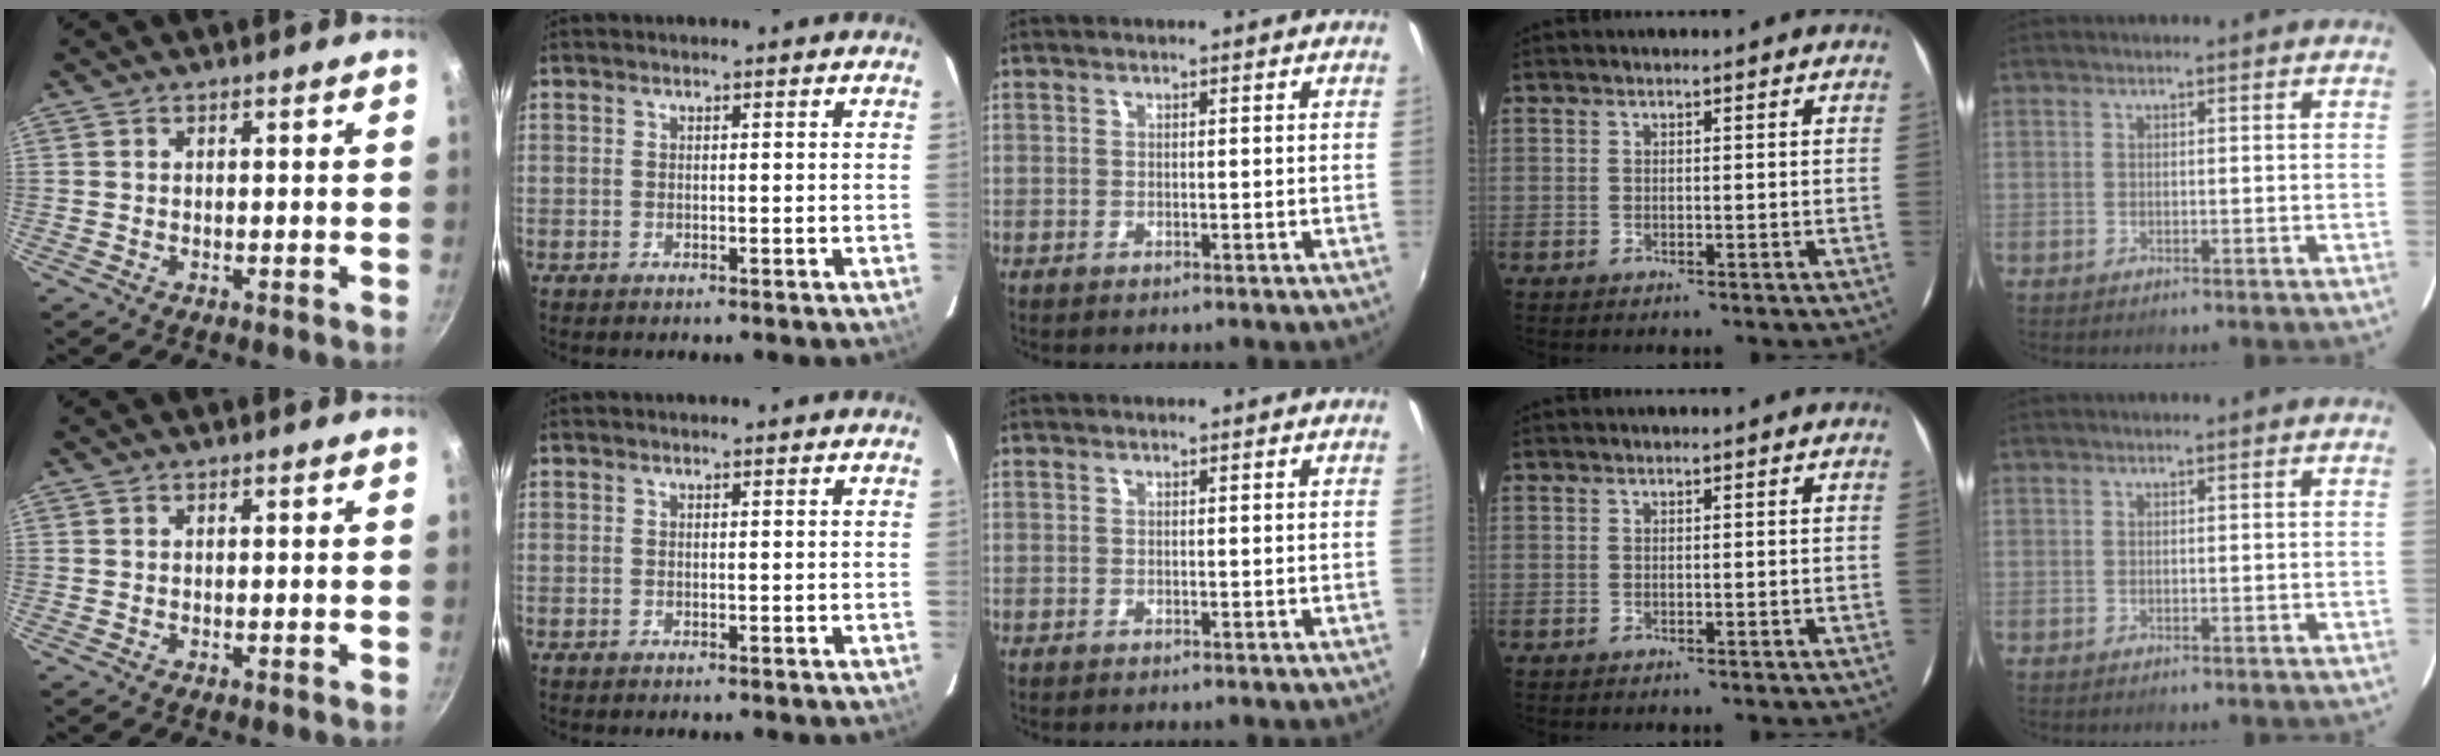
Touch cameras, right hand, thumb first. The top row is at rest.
{}